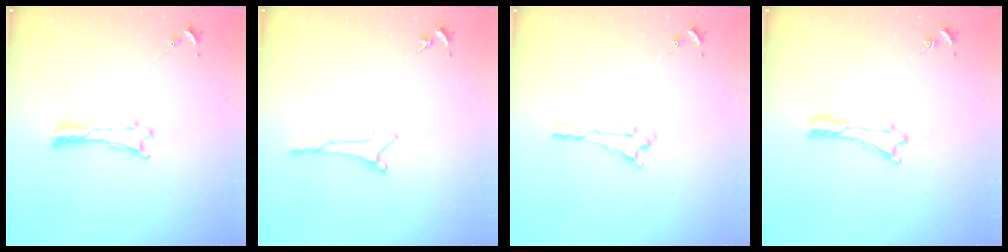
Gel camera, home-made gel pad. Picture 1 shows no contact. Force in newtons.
{"total": 0.0}
{"total": 1.3, "press": 1.3, "slide": 0.2}
{"total": 0.0}